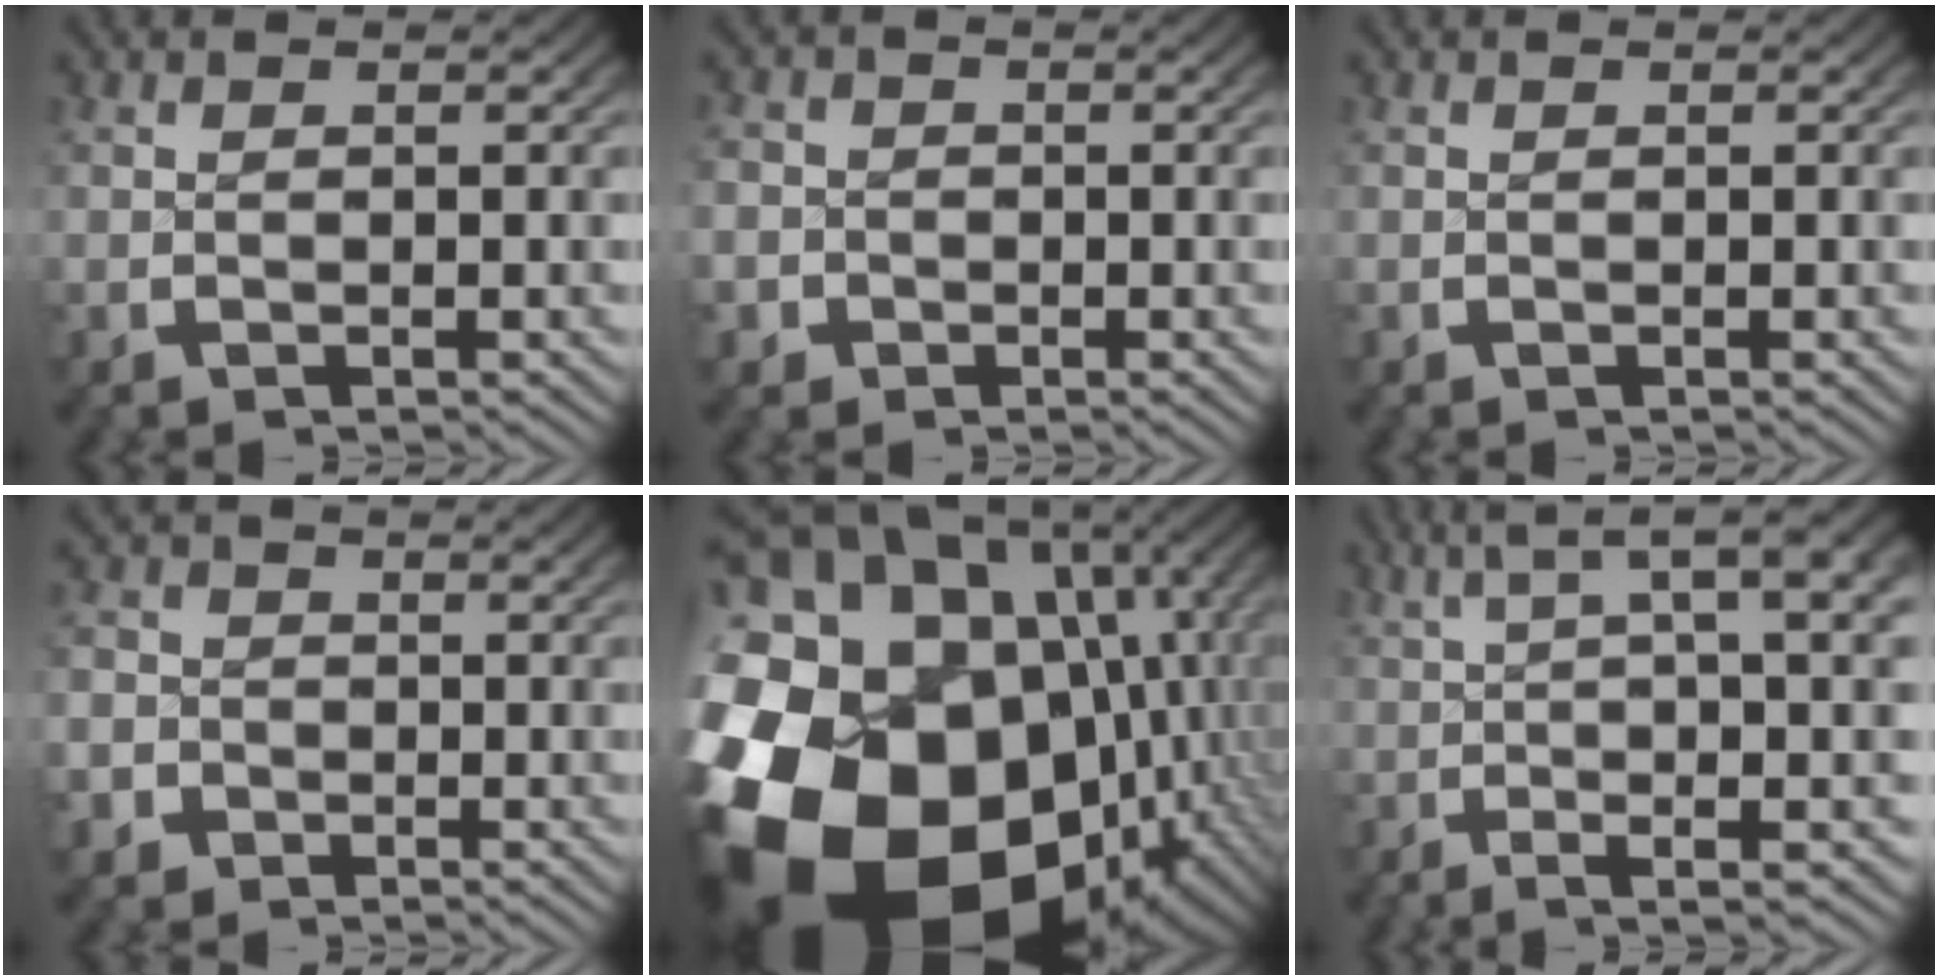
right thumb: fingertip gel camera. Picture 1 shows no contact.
{"total": 3.7, "force": [-1.3, 3.4, 0.5], "torque": [-0.014, -0.013, -0.024]}
{"total": 0.0}
{"total": 5.5, "force": [-1.8, 5.1, 1.1], "torque": [-0.030, -0.017, -0.035]}
{"total": 34.3, "force": [-6.0, 24.7, 23.0], "torque": [-0.444, -0.078, -0.077]}
{"total": 10.3, "force": [3.2, 3.5, 9.2], "torque": [-0.098, 0.041, 0.025]}